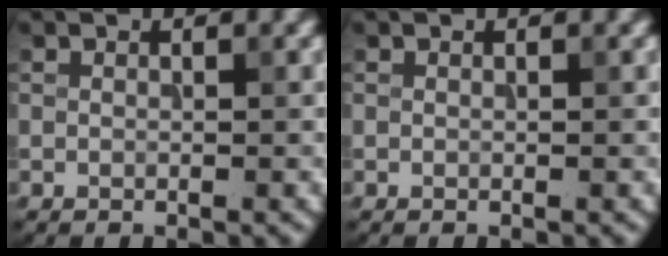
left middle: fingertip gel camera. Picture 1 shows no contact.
{"total": 0.0}